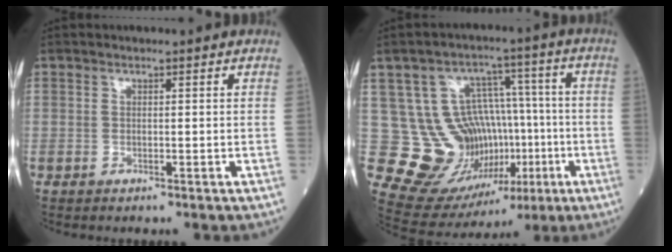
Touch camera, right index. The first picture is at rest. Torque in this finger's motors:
{"motor_torque": [0.10, 0.06, 0.00, 0.00]}